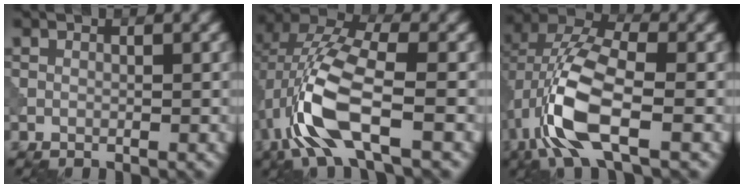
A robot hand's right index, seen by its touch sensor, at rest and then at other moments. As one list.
[{"total": 9.2, "force": [-2.6, 3.6, 8.1], "torque": [-0.186, 0.012, -0.058]}, {"total": 9.6, "force": [-2.7, 4.0, 8.3], "torque": [-0.188, 0.009, -0.061]}]